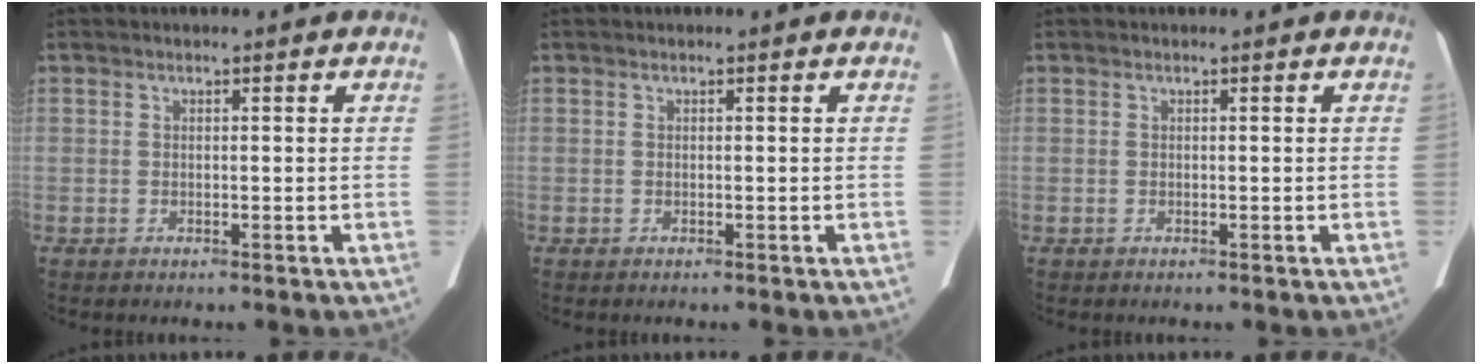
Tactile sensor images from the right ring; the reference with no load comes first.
{"total": 0.0}
{"total": 0.0}